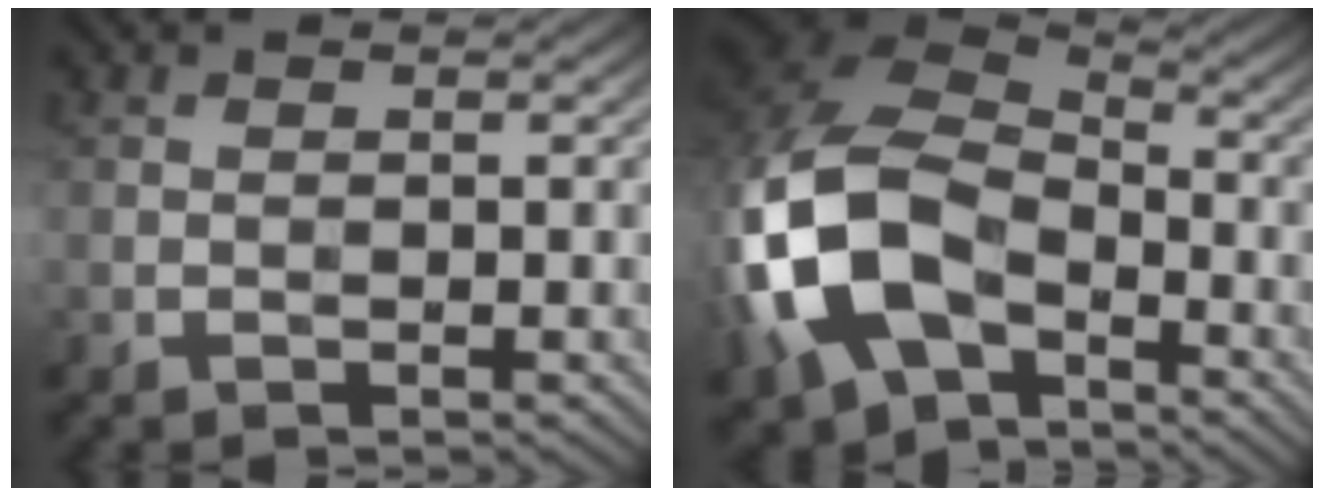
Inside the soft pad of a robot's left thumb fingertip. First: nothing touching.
{"total": 15.9, "force": [-5.5, 10.7, 10.4], "torque": [-0.267, -0.030, -0.109]}